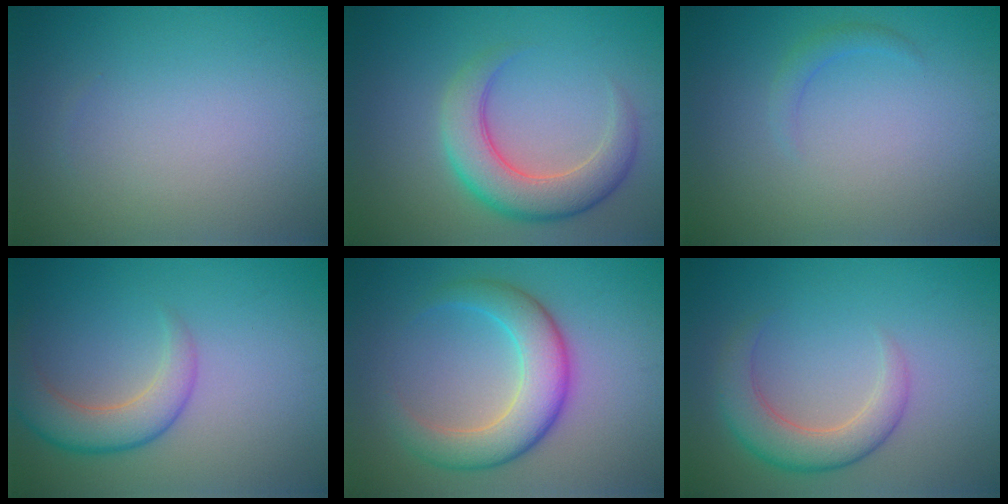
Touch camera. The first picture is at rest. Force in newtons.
{"total": 5.7, "press": 5.6, "slide": 0.2}
{"total": 1.1, "press": 1.1, "slide": 0.2}
{"total": 4.3, "press": 4.3, "slide": 0.3}
{"total": 6.1, "press": 6.1, "slide": 0.1}
{"total": 5.3, "press": 5.3, "slide": 0.1}